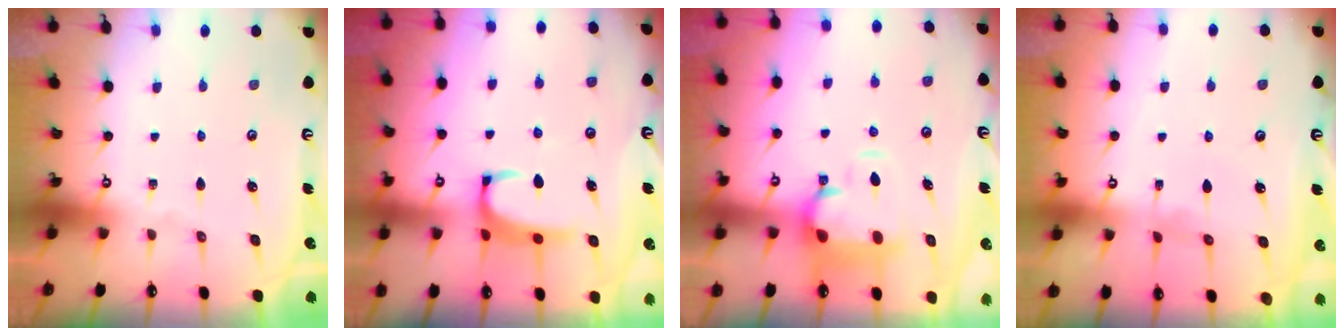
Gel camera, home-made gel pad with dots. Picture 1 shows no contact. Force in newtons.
{"total": 2.4, "press": 2.3, "slide": 0.7}
{"total": 2.7, "press": 1.9, "slide": 1.9}
{"total": 1.7, "press": 1.6, "slide": 0.3}